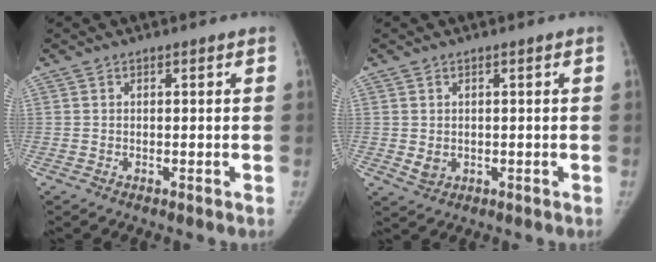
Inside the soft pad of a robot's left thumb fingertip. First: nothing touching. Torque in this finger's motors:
{"motor_torque": [0.01, -0.01, 0.23, -0.19, 0.00]}